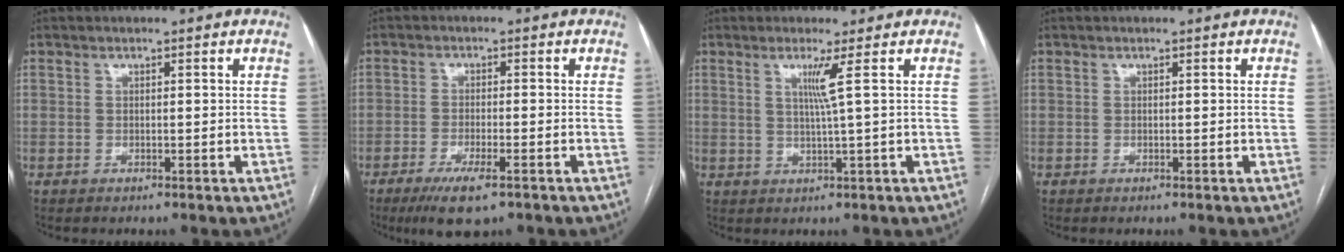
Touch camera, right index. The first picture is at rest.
{"total": 6.5, "force": [-4.1, 1.1, 5.0], "torque": [-0.092, -0.015, -0.066]}
{"total": 3.2, "force": [1.1, -1.4, 2.7], "torque": [-0.054, -0.007, 0.025]}
{"total": 0.0}